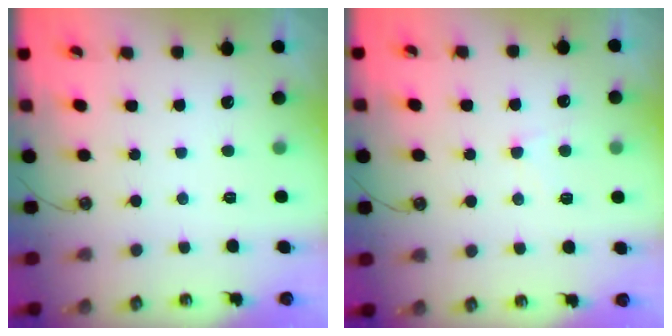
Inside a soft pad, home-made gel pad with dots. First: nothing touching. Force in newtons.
{"total": 2.4, "press": 2.3, "slide": 0.7}